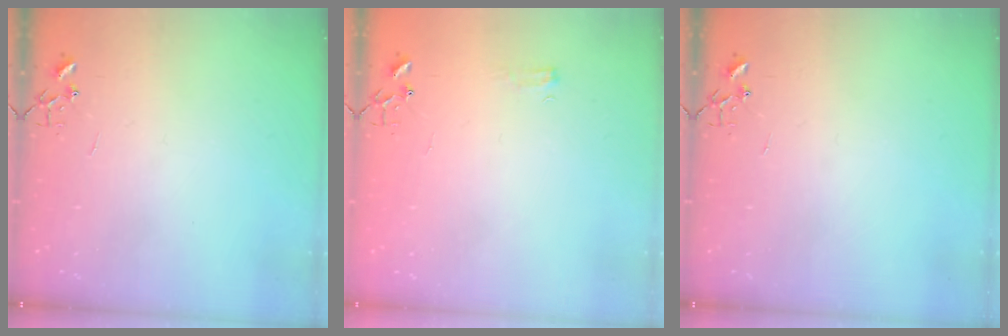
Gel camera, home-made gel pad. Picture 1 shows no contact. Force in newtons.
{"total": 3.7, "press": 3.6, "slide": 0.6}
{"total": 0.0}